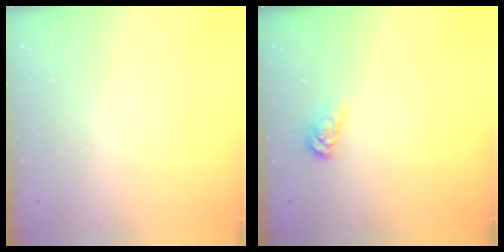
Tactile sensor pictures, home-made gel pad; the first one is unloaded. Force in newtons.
{"total": 3.0, "press": 2.9, "slide": 0.3}